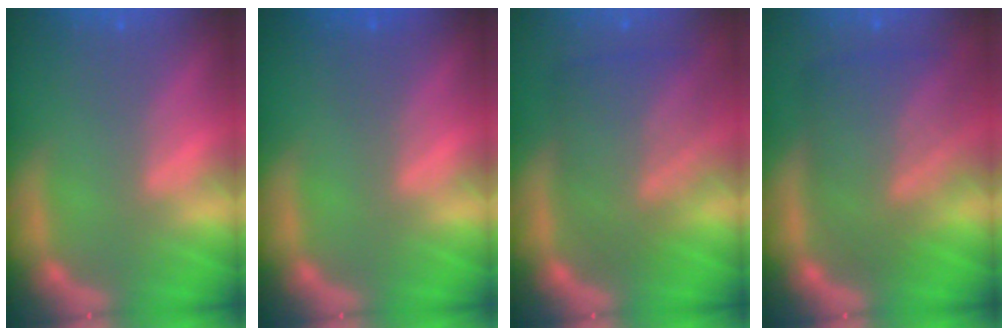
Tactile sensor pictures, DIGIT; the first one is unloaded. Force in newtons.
{"total": 1.0}
{"total": 8.1}
{"total": 8.6}